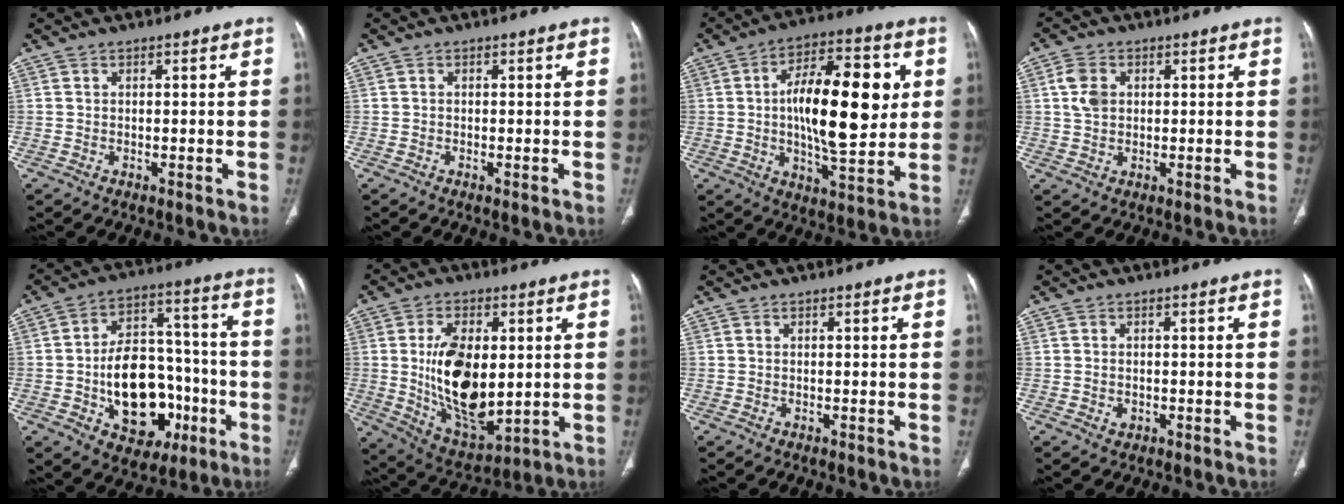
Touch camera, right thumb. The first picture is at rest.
{"total": 0.0}
{"total": 20.5, "force": [2.6, 8.5, 18.5], "torque": [-0.266, 0.003, 0.039]}
{"total": 4.7, "force": [1.0, 3.5, 3.0], "torque": [-0.057, 0.001, 0.019]}
{"total": 20.2, "force": [-5.3, 13.5, 14.1], "torque": [-0.169, 0.047, -0.063]}
{"total": 17.5, "force": [1.1, 9.2, 14.8], "torque": [-0.245, -0.020, 0.036]}
{"total": 0.0}
{"total": 1.3, "force": [-0.3, 1.1, 0.6], "torque": [-0.007, 0.005, 0.000]}